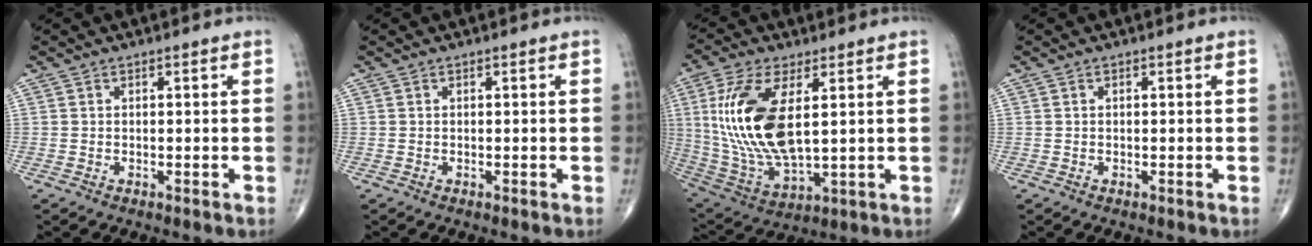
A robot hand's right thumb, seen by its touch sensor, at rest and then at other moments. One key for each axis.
{"total": 0.0}
{"total": 18.8, "fx": 3.6, "fy": 8.3, "fz": 16.5, "tx": -0.351, "ty": -0.020, "tz": 0.079}
{"total": 0.0}